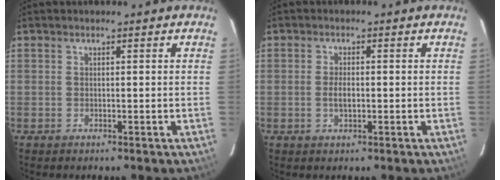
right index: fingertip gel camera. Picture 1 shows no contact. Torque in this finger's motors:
{"motor_torque": [0.45, -0.38, 0.36, 0.06]}